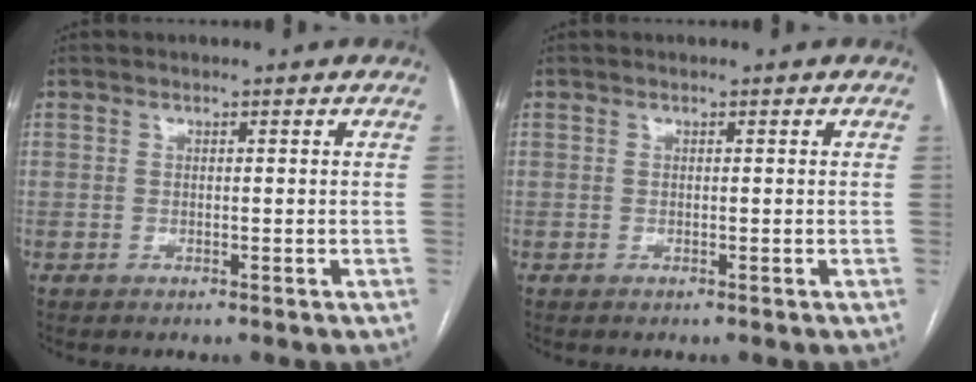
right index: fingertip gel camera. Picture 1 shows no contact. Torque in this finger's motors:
{"motor_torque": [0.00, 0.00, 0.00, 0.00]}